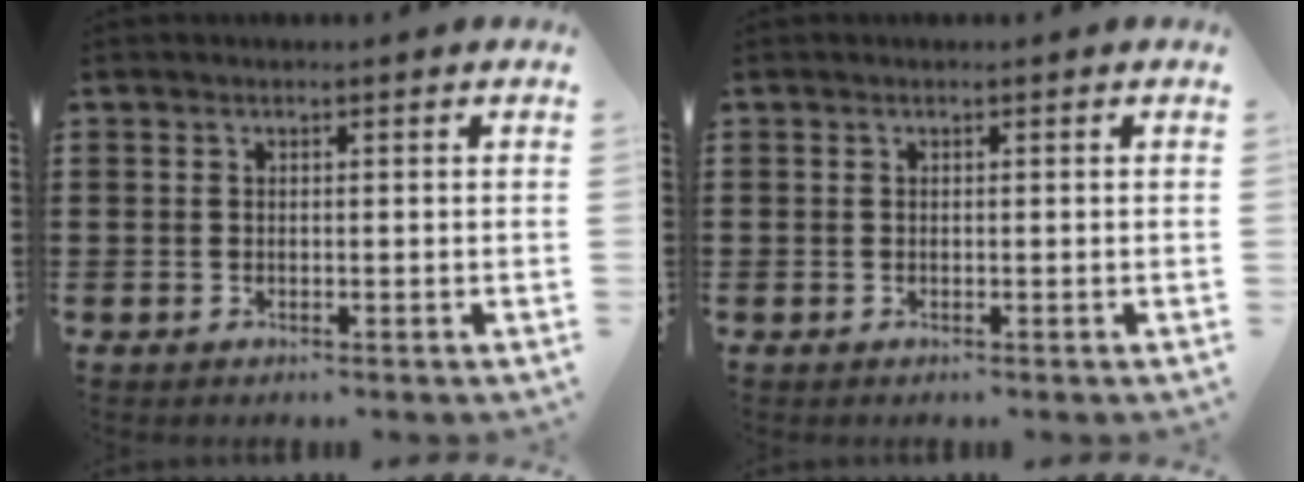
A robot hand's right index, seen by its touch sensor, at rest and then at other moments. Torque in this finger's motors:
{"motor_torque": [1.45, 0.69, 0.00, 0.00]}